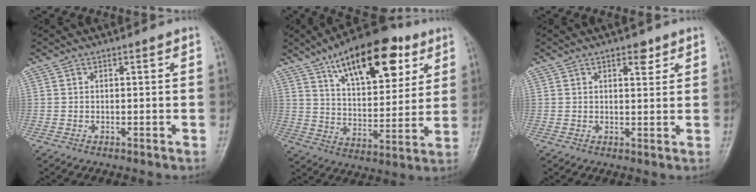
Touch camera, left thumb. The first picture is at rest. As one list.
[{"total": 21.0, "force": [11.2, 9.4, 15.1], "torque": [-0.195, -0.036, 0.183]}, {"total": 3.0, "force": [1.8, 1.4, 1.9], "torque": [-0.013, -0.008, 0.025]}]